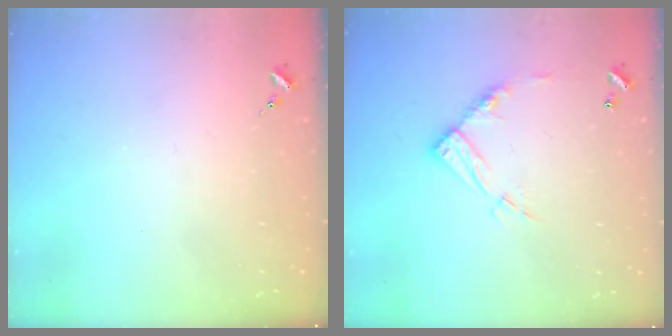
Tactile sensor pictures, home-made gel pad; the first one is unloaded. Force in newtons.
{"total": 12.2, "press": 12.1, "slide": 0.9}